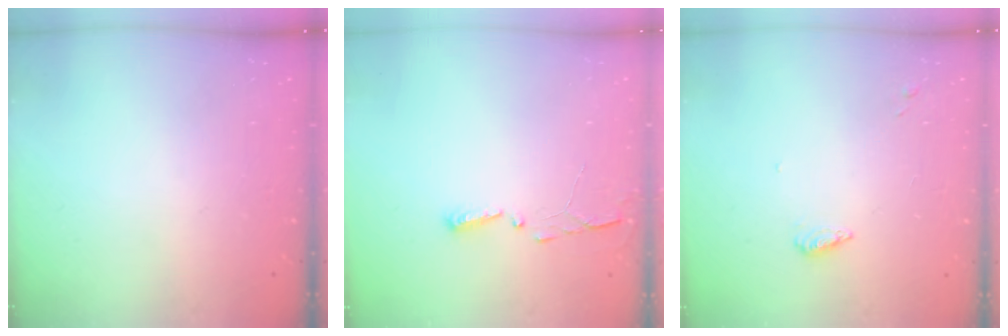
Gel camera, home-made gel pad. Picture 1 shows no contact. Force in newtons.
{"total": 2.9, "press": 2.9, "slide": 0.4}
{"total": 3.9, "press": 3.9, "slide": 0.5}